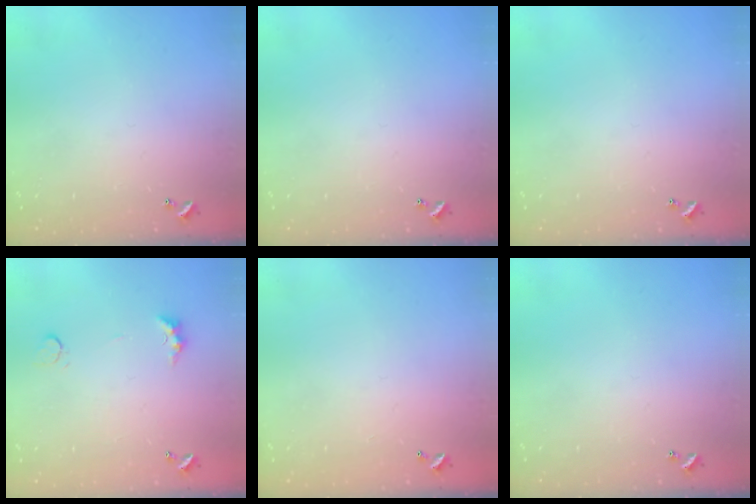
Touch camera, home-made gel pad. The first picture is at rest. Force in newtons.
{"total": 0.0}
{"total": 0.0}
{"total": 3.2, "press": 3.1, "slide": 0.8}
{"total": 2.9, "press": 2.9, "slide": 0.1}
{"total": 0.0}